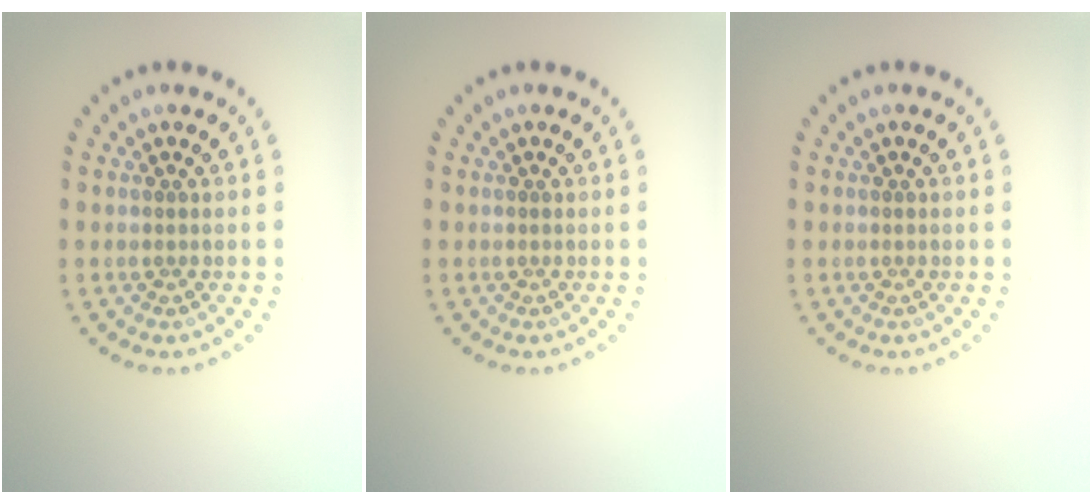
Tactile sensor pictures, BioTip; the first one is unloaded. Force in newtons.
{"total": 0.0}
{"total": 0.0}